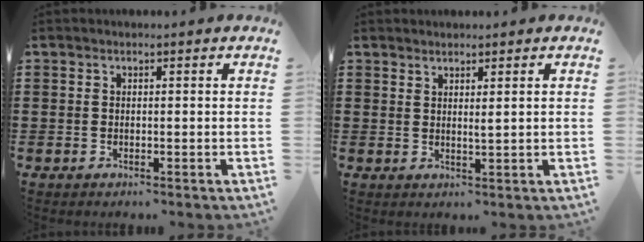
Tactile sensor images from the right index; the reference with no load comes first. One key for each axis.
{"total": 1.6, "fx": 1.3, "fy": -0.5, "fz": 0.8, "tx": -0.017, "ty": -0.002, "tz": 0.024}